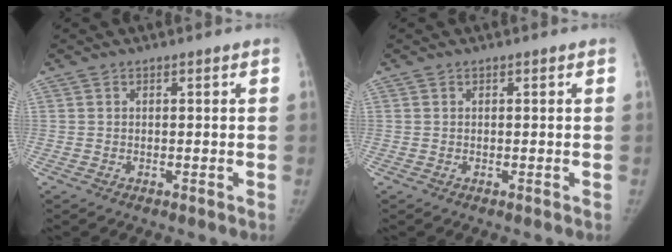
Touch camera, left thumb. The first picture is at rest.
{"total": 0.0}